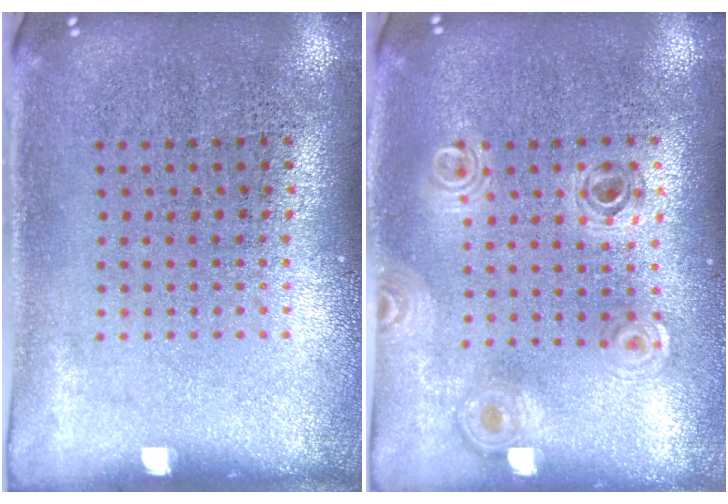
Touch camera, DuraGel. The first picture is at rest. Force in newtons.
{"total": 0.9, "press": 0.9, "slide": 0.0}